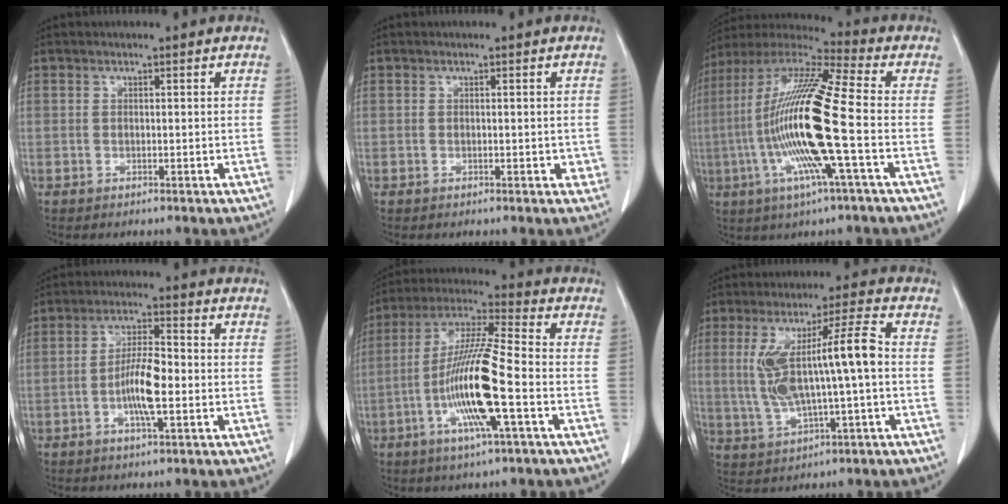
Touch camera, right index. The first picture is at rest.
{"total": 1.5, "force": [-0.2, 0.9, 1.2], "torque": [-0.007, 0.001, 0.001]}
{"total": 18.9, "force": [-3.3, 0.5, 18.6], "torque": [-0.379, -0.008, -0.076]}
{"total": 7.1, "force": [-1.7, 1.3, 6.8], "torque": [-0.132, 0.003, -0.035]}
{"total": 14.5, "force": [-4.0, 0.5, 13.9], "torque": [-0.279, -0.005, -0.083]}
{"total": 11.8, "force": [0.2, 1.0, 11.8], "torque": [-0.235, 0.021, 0.009]}